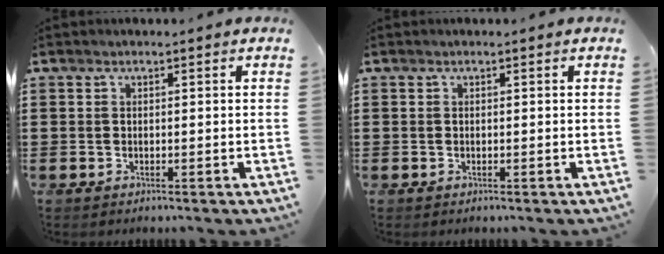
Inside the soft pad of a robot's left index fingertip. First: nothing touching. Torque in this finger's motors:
{"motor_torque": [0.00, 0.01, 0.00, 0.00]}